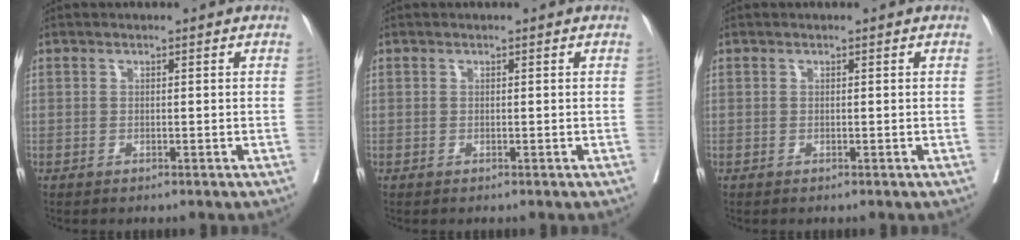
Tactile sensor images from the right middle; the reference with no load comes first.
{"total": 0.0}
{"total": 0.0}